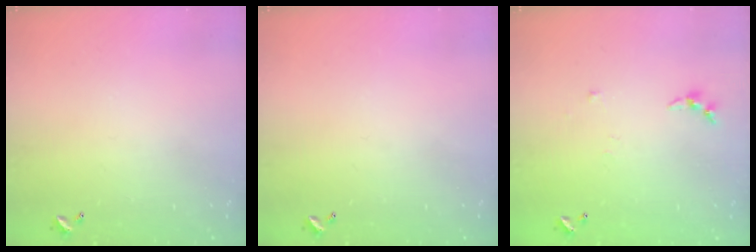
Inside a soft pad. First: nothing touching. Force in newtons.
{"total": 0.0}
{"total": 3.0, "press": 2.9, "slide": 0.4}